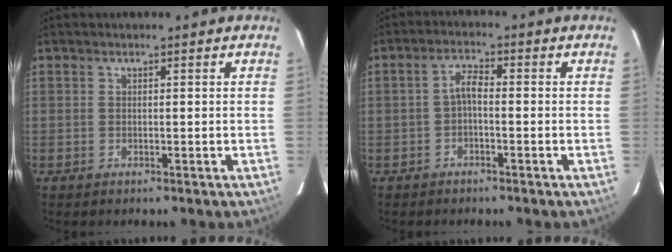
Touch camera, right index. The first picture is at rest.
{"total": 2.3, "force": [-0.8, 0.8, 2.0], "torque": [-0.043, 0.009, -0.017]}